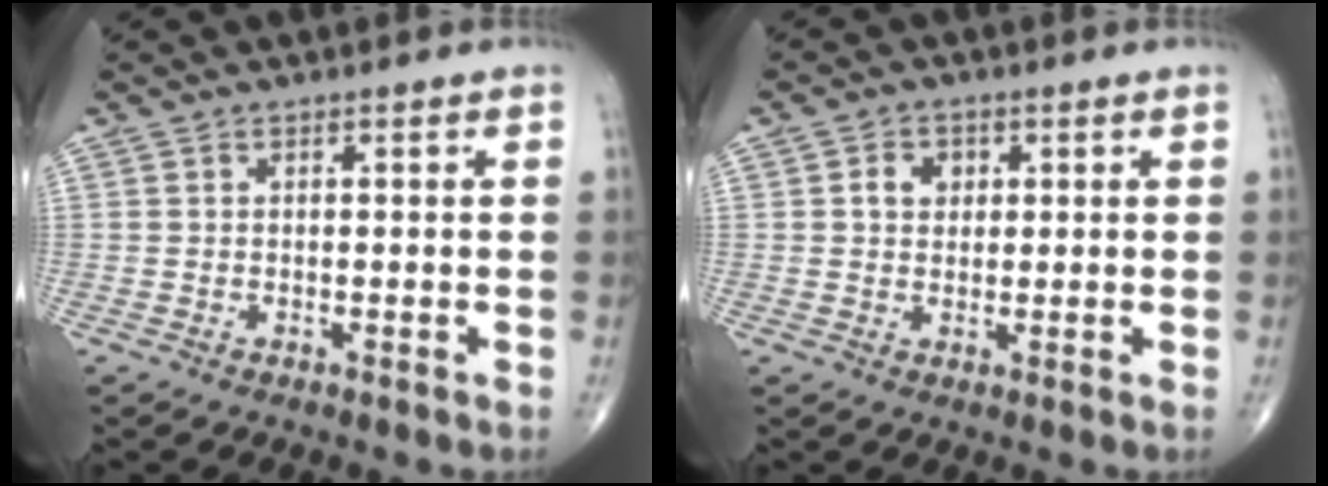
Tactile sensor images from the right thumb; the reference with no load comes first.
{"total": 3.6, "force": [0.9, 2.9, 1.8], "torque": [-0.011, 0.003, 0.012]}